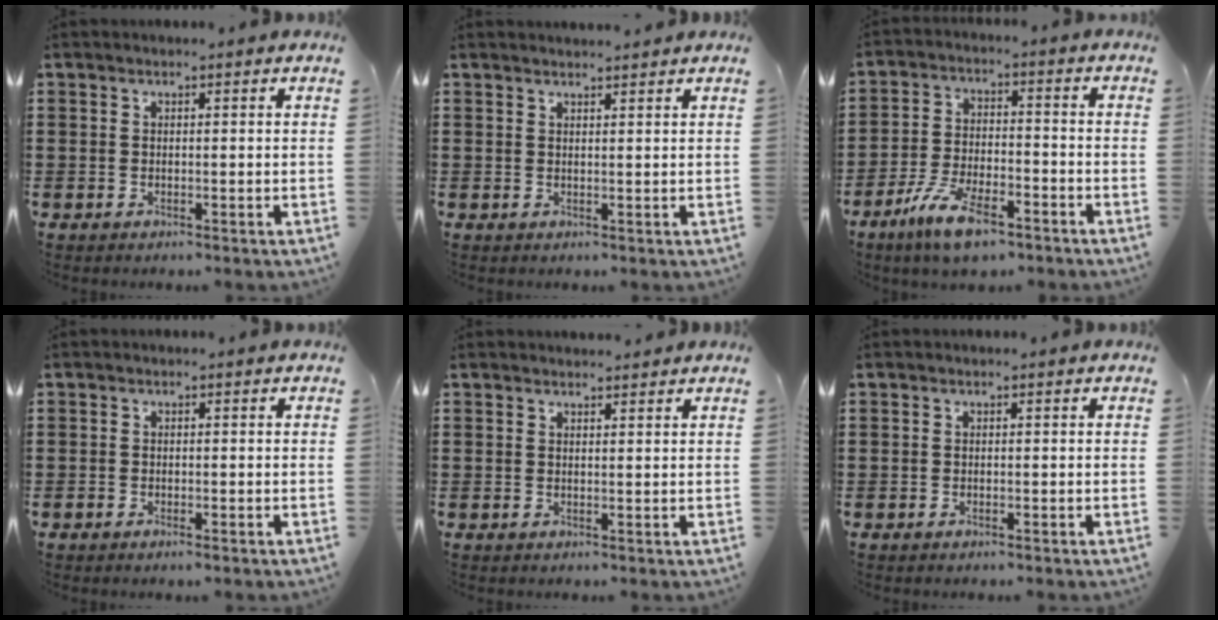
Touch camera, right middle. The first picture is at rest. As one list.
[{"total": 1.3, "force": [1.2, -0.1, 0.1], "torque": [0.003, -0.003, 0.022]}, {"total": 8.8, "force": [-6.1, 2.5, 5.8], "torque": [-0.127, 0.001, -0.119]}, {"total": 0.6, "force": [-0.5, 0.2, 0.4], "torque": [-0.009, -0.003, -0.009]}, {"total": 1.1, "force": [1.1, 0.2, 0.0], "torque": [0.005, -0.002, 0.019]}, {"total": 0.5, "force": [-0.5, 0.1, 0.2], "torque": [-0.004, -0.002, -0.009]}]